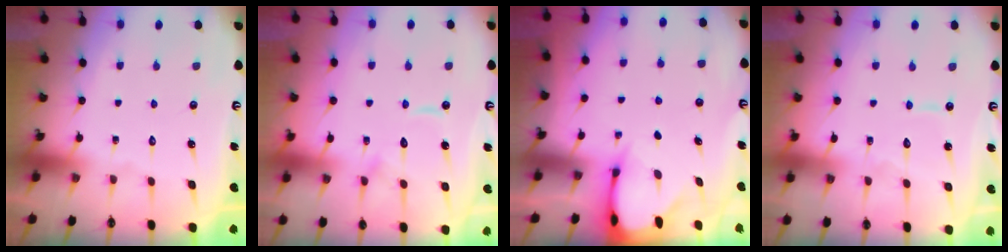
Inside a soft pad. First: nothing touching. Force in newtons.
{"total": 10.3, "press": 10.2, "slide": 0.9}
{"total": 2.7, "press": 2.7, "slide": 0.4}
{"total": 5.3, "press": 5.3, "slide": 0.4}